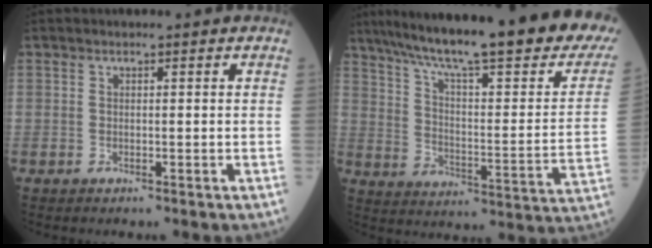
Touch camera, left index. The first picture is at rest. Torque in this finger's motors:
{"motor_torque": [0.33, -0.73, 0.97, 0.21]}